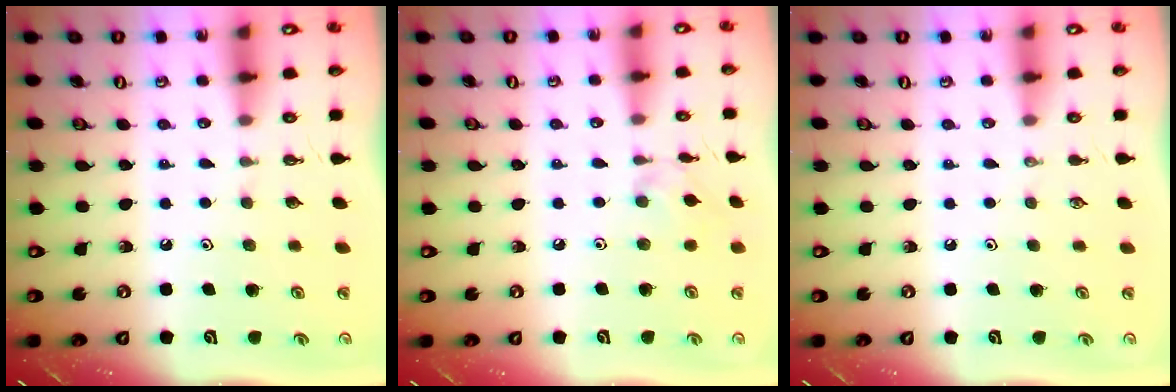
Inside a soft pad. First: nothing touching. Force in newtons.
{"total": 3.9, "press": 3.8, "slide": 0.5}
{"total": 0.0}